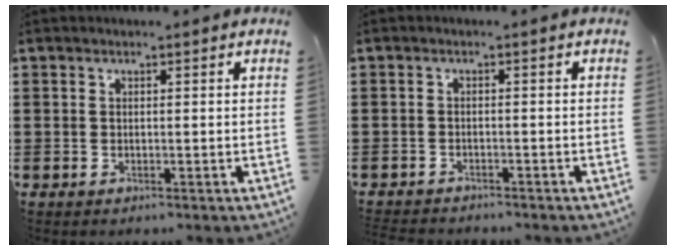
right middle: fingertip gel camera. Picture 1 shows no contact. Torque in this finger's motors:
{"motor_torque": [0.92, 0.10, 0.08, 0.14]}